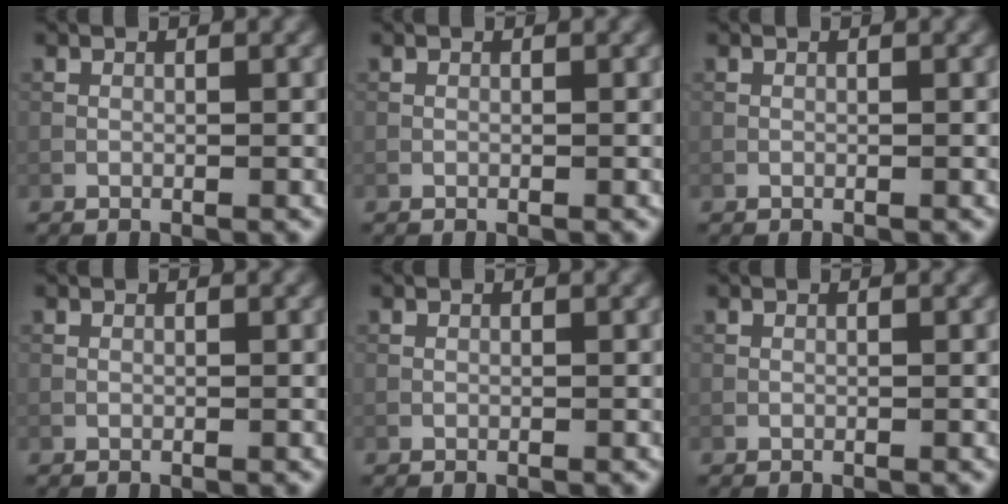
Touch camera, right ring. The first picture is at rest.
{"total": 0.0}
{"total": 0.0}
{"total": 0.0}
{"total": 0.0}
{"total": 0.0}